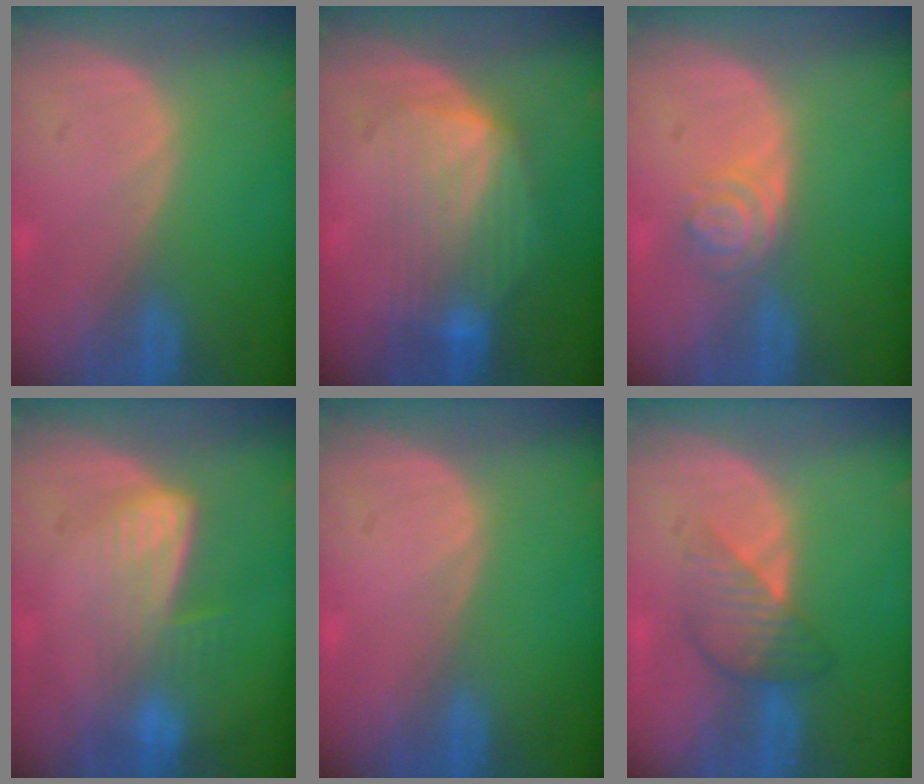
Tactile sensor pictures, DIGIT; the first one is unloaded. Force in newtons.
{"total": 7.4, "press": 7.3, "slide": 1.5}
{"total": 4.3, "press": 3.7, "slide": 2.2}
{"total": 7.2, "press": 6.0, "slide": 4.0}
{"total": 0.0}
{"total": 4.3, "press": 4.3, "slide": 0.2}